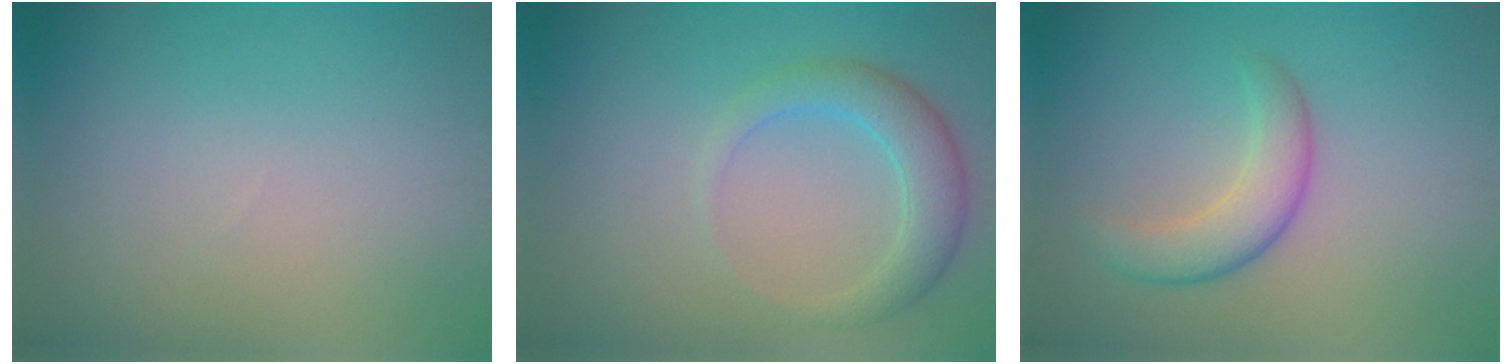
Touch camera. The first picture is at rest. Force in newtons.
{"total": 3.5, "press": 3.5, "slide": 0.1}
{"total": 3.5, "press": 3.5, "slide": 0.1}